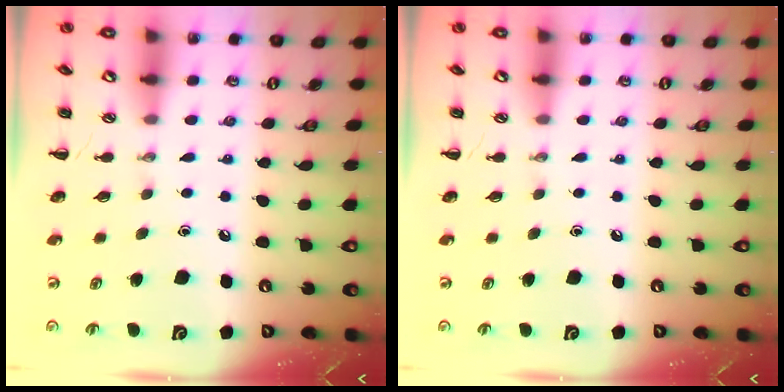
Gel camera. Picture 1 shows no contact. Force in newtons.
{"total": 0.0}